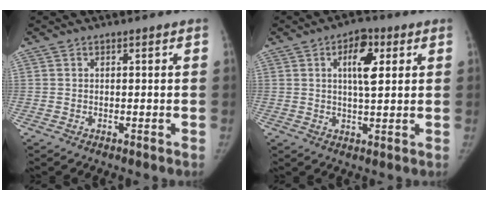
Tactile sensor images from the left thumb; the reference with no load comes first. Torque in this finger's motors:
{"motor_torque": [0.01, 0.15, 0.43, 0.48, 0.05]}